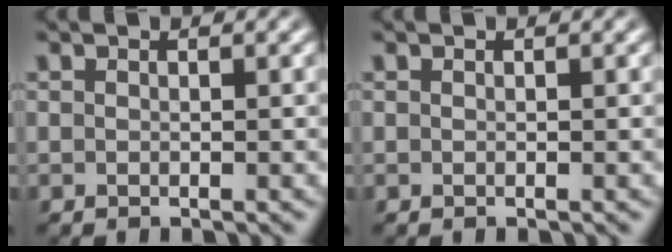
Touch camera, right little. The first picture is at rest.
{"total": 0.0}